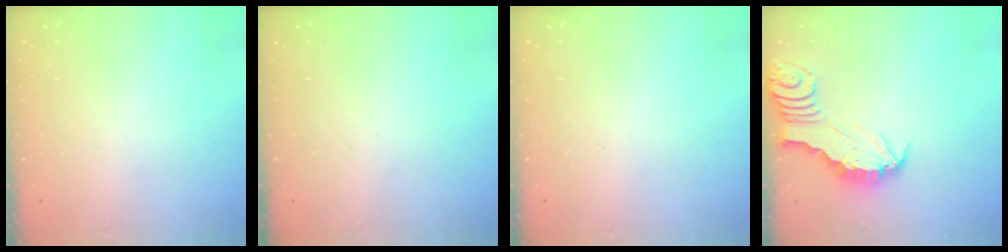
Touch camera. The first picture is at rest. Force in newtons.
{"total": 0.0}
{"total": 0.0}
{"total": 2.9, "press": 2.9, "slide": 0.3}